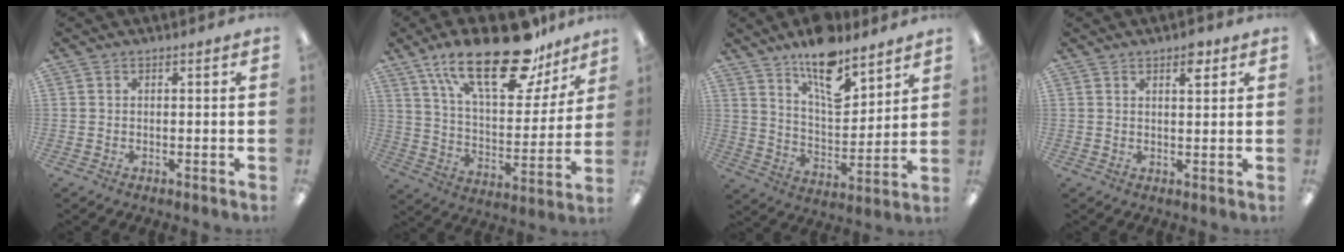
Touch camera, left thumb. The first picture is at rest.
{"total": 26.2, "force": [17.1, 10.3, 16.9], "torque": [-0.265, -0.096, 0.286]}
{"total": 14.6, "force": [10.9, 5.6, 7.9], "torque": [-0.118, -0.069, 0.188]}
{"total": 3.9, "force": [2.6, 1.4, 2.6], "torque": [-0.025, -0.011, 0.038]}